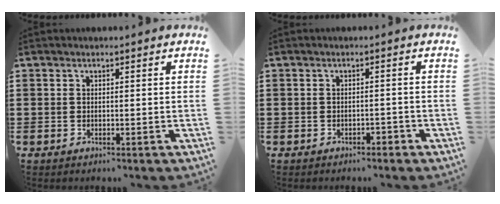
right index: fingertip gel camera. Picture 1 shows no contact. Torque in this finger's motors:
{"motor_torque": [0.38, -0.01, 0.07, 0.00]}